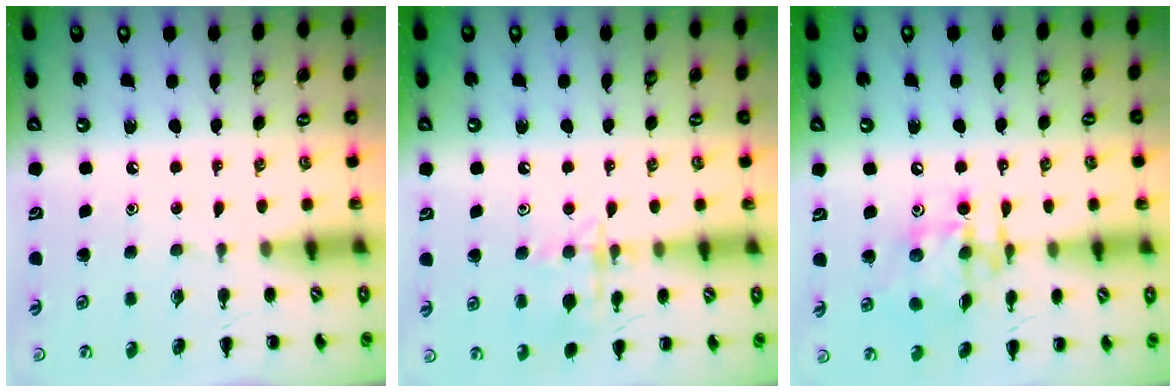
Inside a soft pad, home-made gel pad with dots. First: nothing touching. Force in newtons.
{"total": 11.7, "press": 11.7, "slide": 1.0}
{"total": 13.4, "press": 13.3, "slide": 2.0}